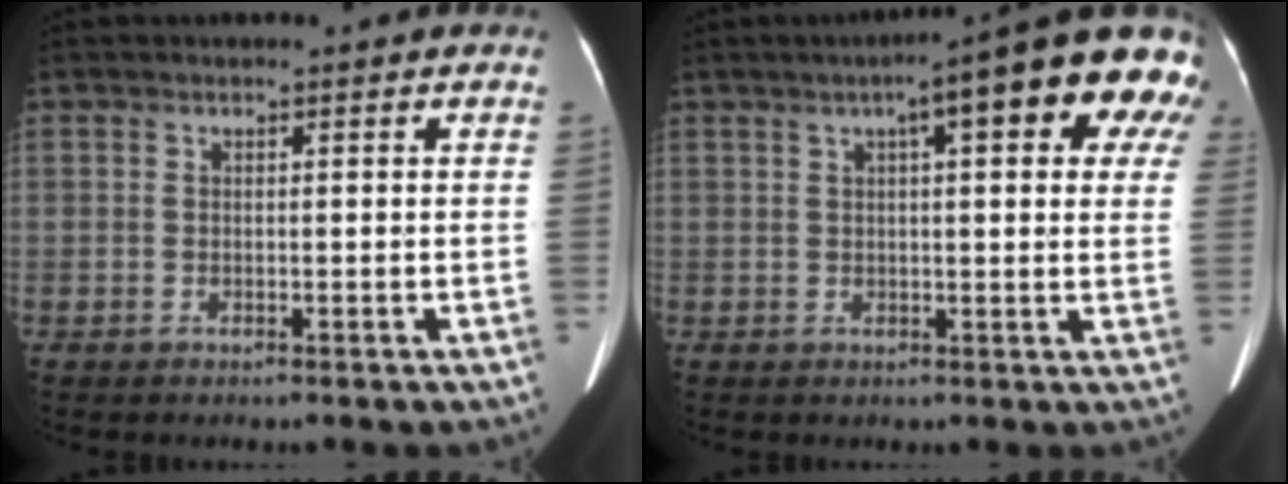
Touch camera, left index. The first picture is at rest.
{"total": 15.6, "force": [8.4, 2.9, 12.9], "torque": [-0.165, 0.025, 0.094]}